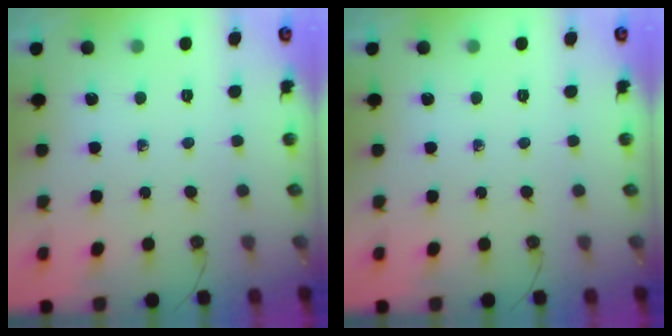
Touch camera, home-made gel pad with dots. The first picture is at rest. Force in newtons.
{"total": 0.0}